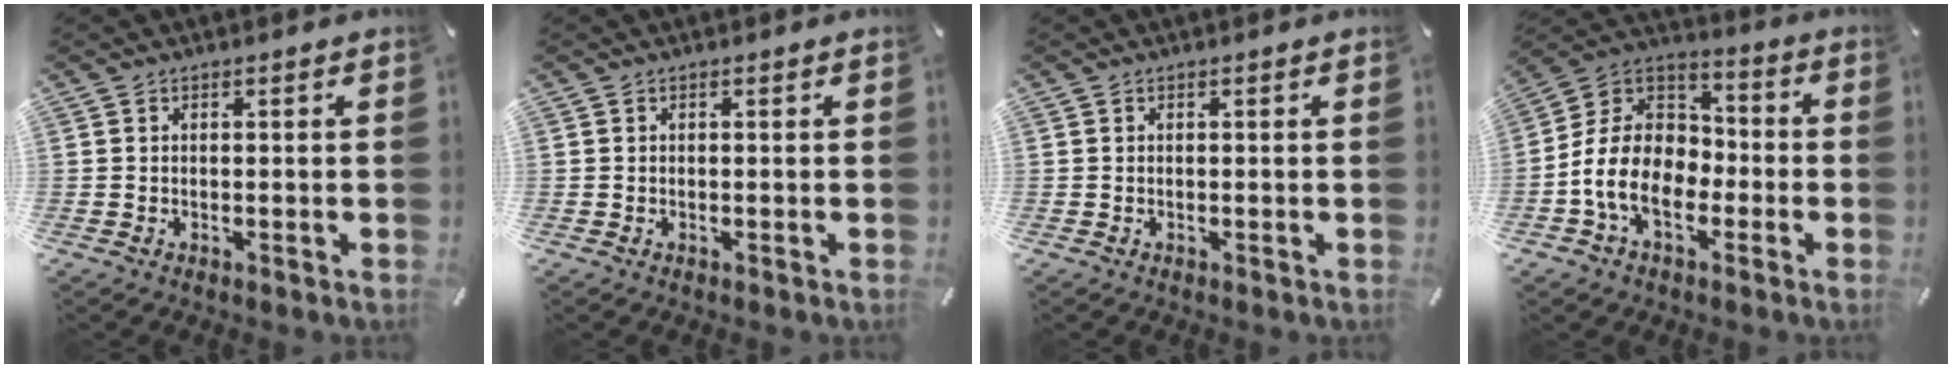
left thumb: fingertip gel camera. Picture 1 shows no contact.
{"total": 0.0}
{"total": 0.0}
{"total": 13.2, "force": [-5.3, 9.6, 7.3], "torque": [-0.170, 0.019, -0.099]}